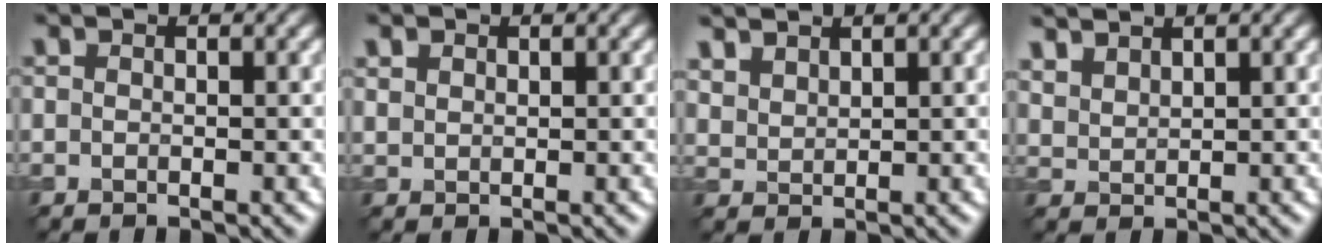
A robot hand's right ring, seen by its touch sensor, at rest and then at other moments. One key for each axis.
{"total": 1.1, "fx": 0.7, "fy": 0.7, "fz": 0.4, "tx": -0.010, "ty": -0.001, "tz": 0.017}
{"total": 2.5, "fx": 2.1, "fy": 1.1, "fz": 0.8, "tx": -0.024, "ty": 0.004, "tz": 0.053}
{"total": 2.5, "fx": 2.2, "fy": 0.8, "fz": 0.8, "tx": -0.019, "ty": 0.007, "tz": 0.050}